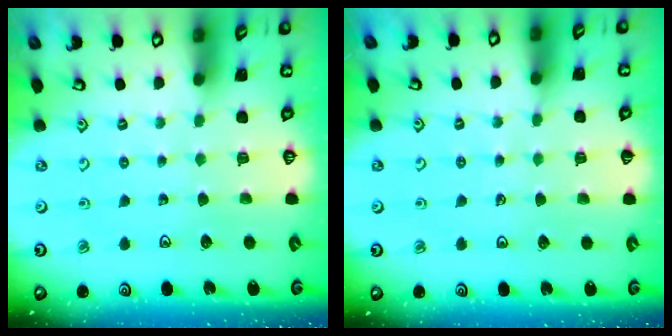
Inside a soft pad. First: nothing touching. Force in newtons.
{"total": 2.1, "press": 2.0, "slide": 0.3}